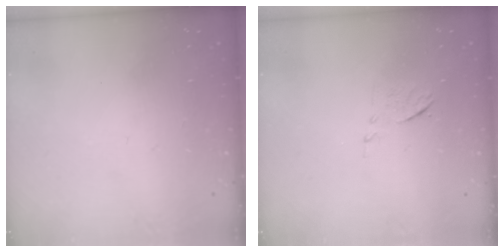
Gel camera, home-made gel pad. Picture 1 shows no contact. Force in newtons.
{"total": 6.2, "press": 6.2, "slide": 0.7}